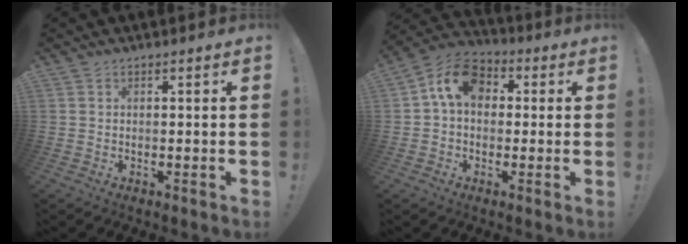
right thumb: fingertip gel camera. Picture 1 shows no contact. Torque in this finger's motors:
{"motor_torque": [0.70, 1.32, 0.08, 0.08, 0.08]}